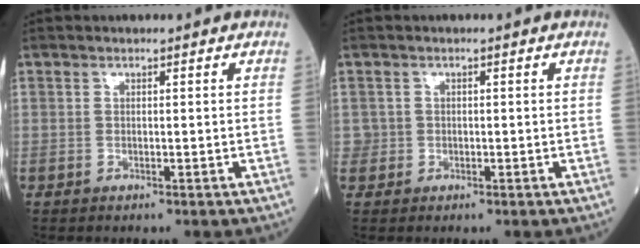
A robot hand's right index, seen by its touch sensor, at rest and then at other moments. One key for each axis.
{"total": 1.3, "fx": -0.2, "fy": 1.3, "fz": -0.1, "tx": 0.011, "ty": 0.007, "tz": -0.006}